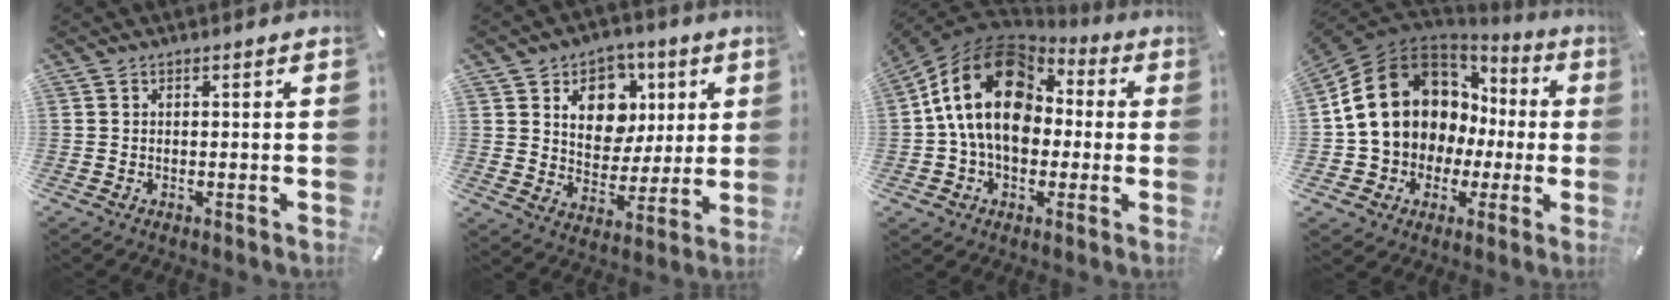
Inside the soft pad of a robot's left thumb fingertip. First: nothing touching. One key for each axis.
{"total": 12.4, "fx": 4.3, "fy": 10.3, "fz": 5.3, "tx": -0.075, "ty": -0.020, "tz": 0.081}
{"total": 19.7, "fx": 2.1, "fy": 14.9, "fz": 12.8, "tx": -0.255, "ty": 0.005, "tz": 0.033}
{"total": 19.5, "fx": 3.6, "fy": 16.0, "fz": 10.6, "tx": -0.209, "ty": -0.011, "tz": 0.078}